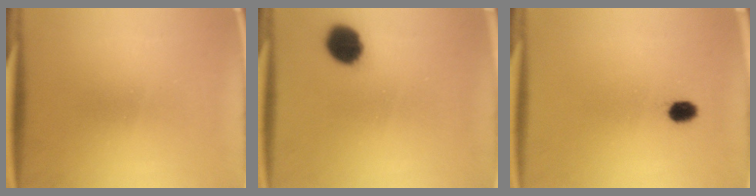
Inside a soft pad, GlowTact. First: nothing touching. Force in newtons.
{"total": 8.0}
{"total": 2.7}